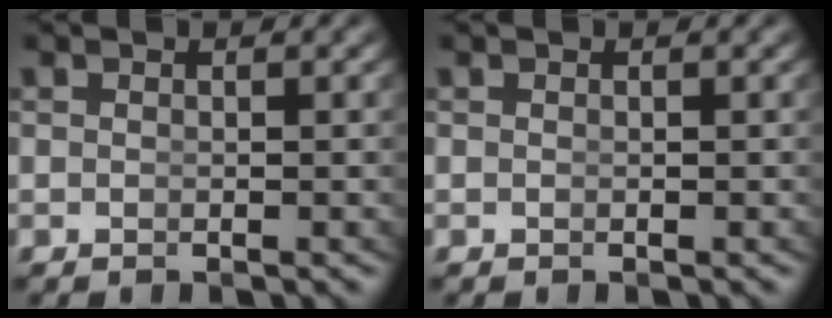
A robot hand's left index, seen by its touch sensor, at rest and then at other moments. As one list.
[{"total": 0.0}]